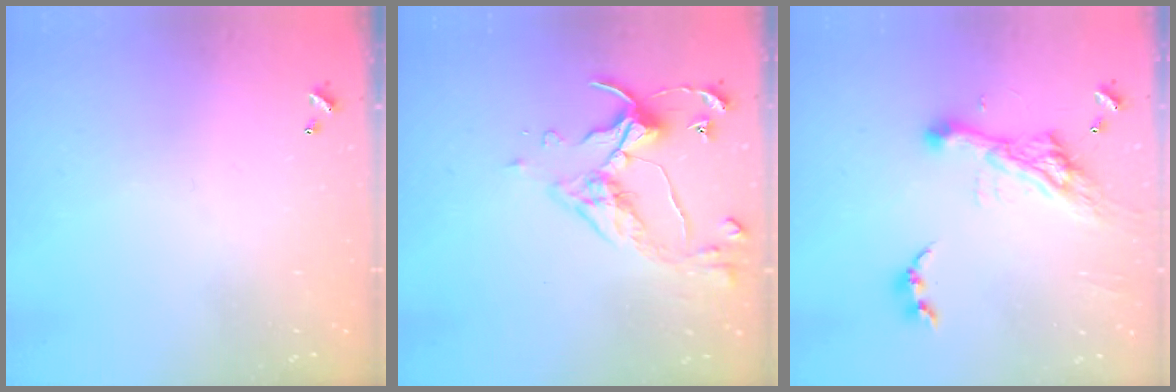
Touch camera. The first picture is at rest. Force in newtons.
{"total": 4.8, "press": 4.7, "slide": 1.0}
{"total": 11.0, "press": 10.9, "slide": 1.4}